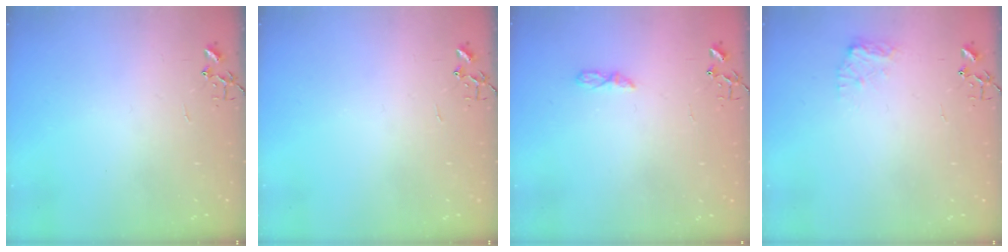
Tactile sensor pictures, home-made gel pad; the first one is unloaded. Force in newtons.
{"total": 0.0}
{"total": 5.3, "press": 5.3, "slide": 0.7}
{"total": 7.9, "press": 7.9, "slide": 0.3}